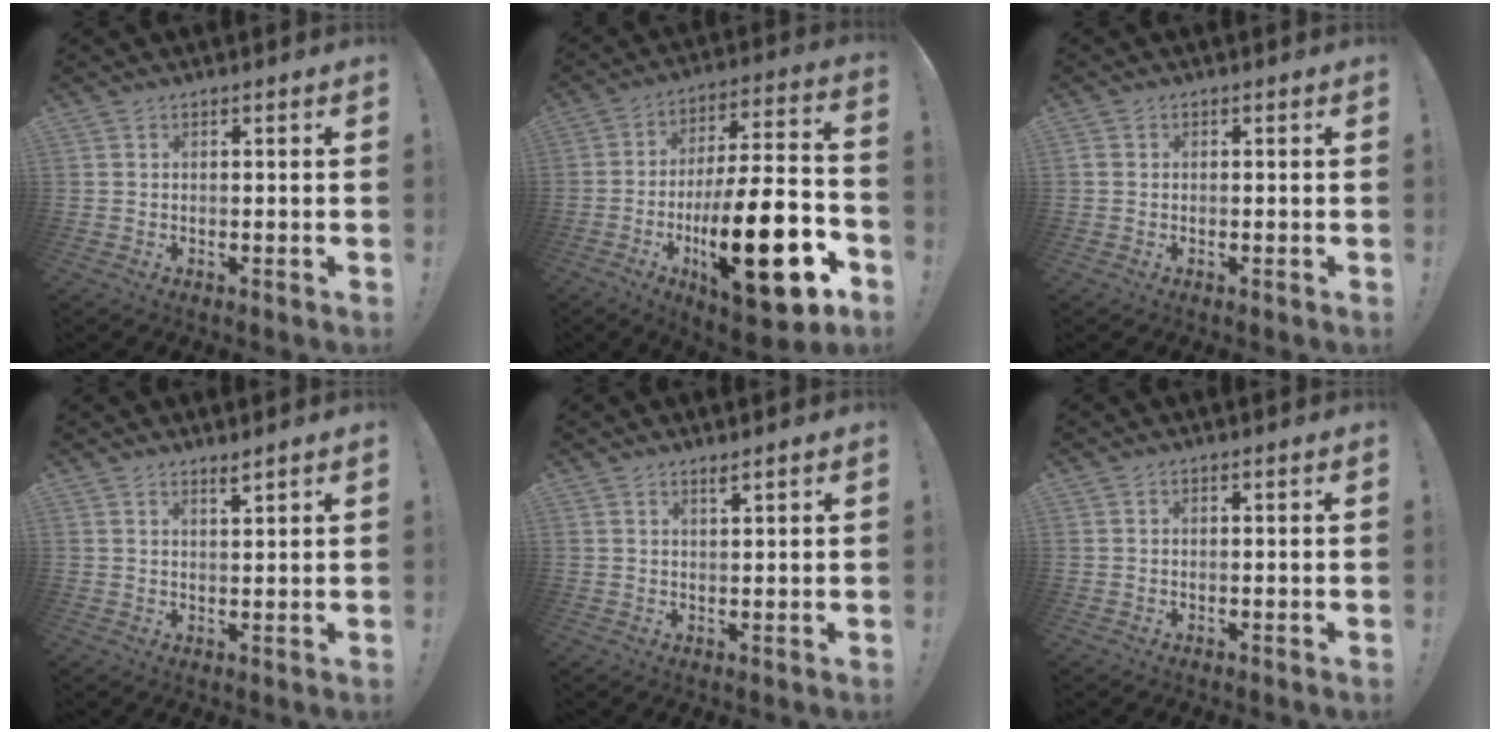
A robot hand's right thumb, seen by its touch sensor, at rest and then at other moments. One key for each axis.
{"total": 27.2, "fx": -9.4, "fy": 8.7, "fz": 24.0, "tx": -0.397, "ty": 0.048, "tz": -0.147}
{"total": 0.9, "fx": -0.2, "fy": 0.8, "fz": 0.5, "tx": -0.012, "ty": 0.004, "tz": -0.003}
{"total": 2.2, "fx": 2.0, "fy": -0.2, "fz": 1.0, "tx": -0.012, "ty": -0.016, "tz": 0.033}
{"total": 1.7, "fx": 1.4, "fy": -0.1, "fz": 1.0, "tx": -0.019, "ty": -0.005, "tz": 0.023}
{"total": 0.0}